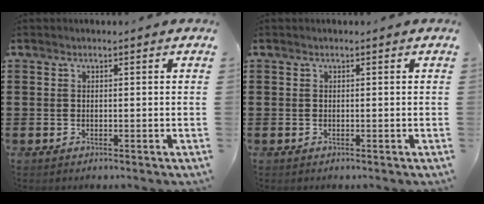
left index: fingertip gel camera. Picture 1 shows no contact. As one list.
[{"total": 0.0}]